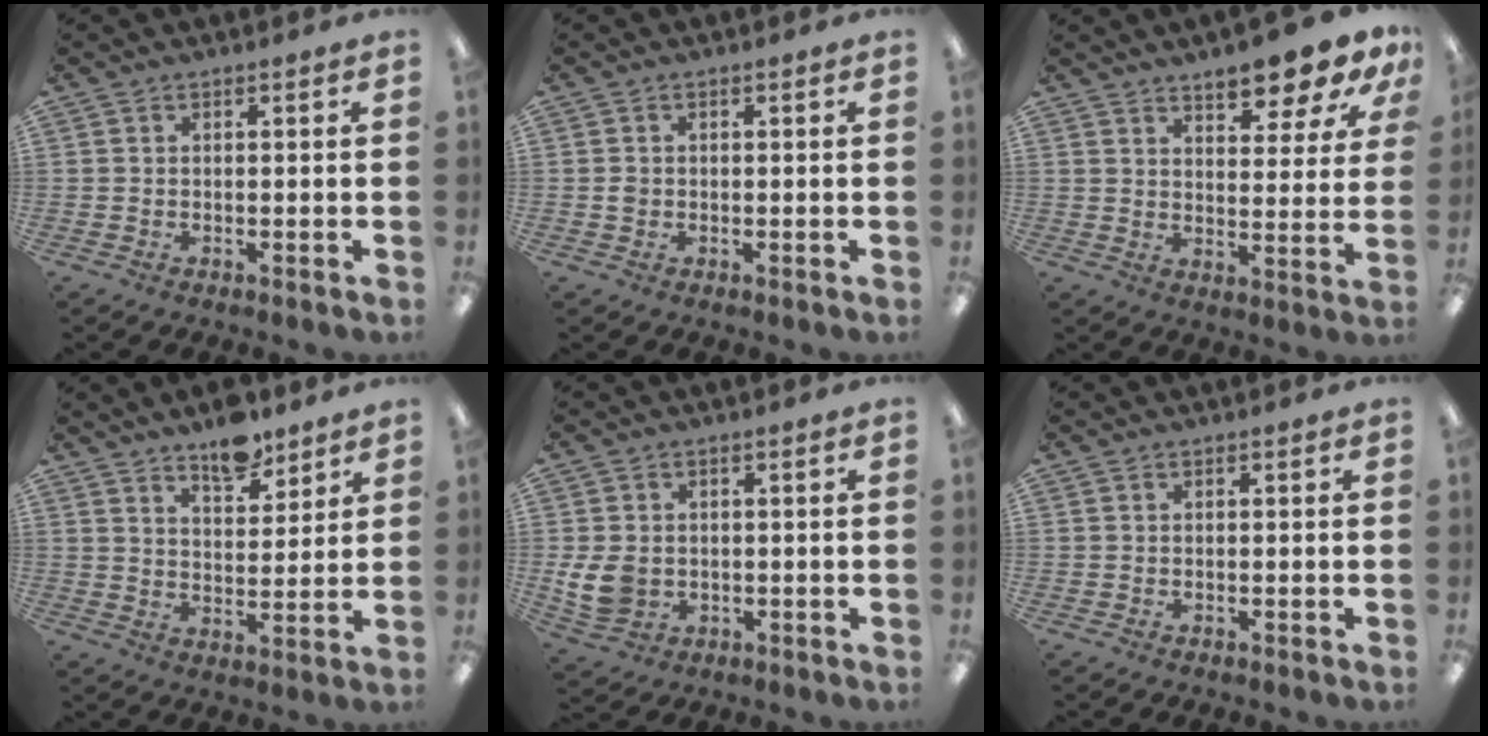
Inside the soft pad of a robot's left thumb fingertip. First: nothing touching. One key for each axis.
{"total": 1.1, "fx": 0.0, "fy": 1.0, "fz": 0.5, "tx": -0.009, "ty": 0.004, "tz": -0.002}
{"total": 9.8, "fx": 8.1, "fy": 2.5, "fz": 4.9, "tx": -0.053, "ty": -0.057, "tz": 0.137}
{"total": 9.0, "fx": 7.1, "fy": 3.9, "fz": 3.9, "tx": -0.039, "ty": -0.047, "tz": 0.121}
{"total": 7.0, "fx": -0.2, "fy": 5.7, "fz": 4.1, "tx": -0.092, "ty": 0.005, "tz": 0.000}
{"total": 0.0}